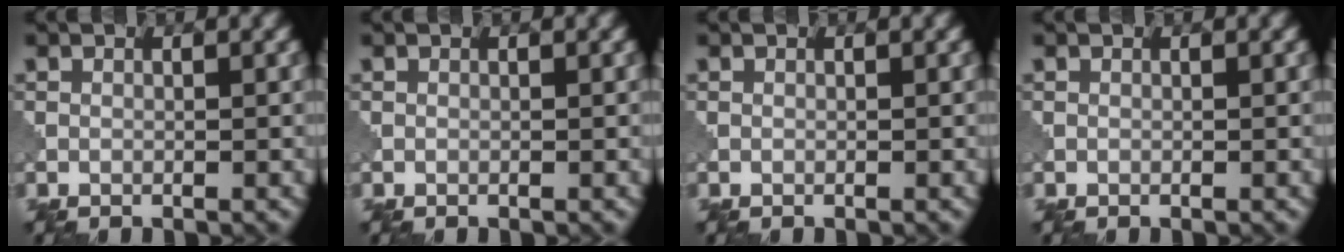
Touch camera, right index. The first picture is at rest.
{"total": 0.0}
{"total": 0.0}
{"total": 0.0}